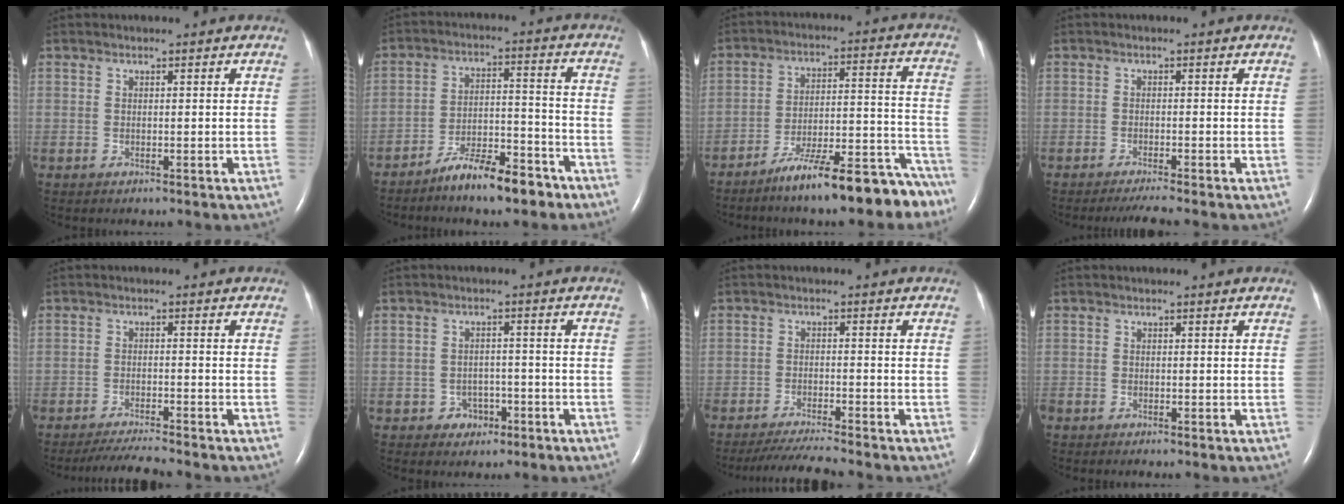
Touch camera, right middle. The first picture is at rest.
{"total": 9.4, "force": [-7.3, 2.4, 5.4], "torque": [-0.088, 0.009, -0.122]}
{"total": 15.7, "force": [-12.5, 3.1, 9.0], "torque": [-0.109, 0.046, -0.197]}
{"total": 3.0, "force": [-2.6, -0.7, 1.5], "torque": [-0.029, -0.009, -0.045]}
{"total": 4.9, "force": [-4.6, -0.7, 1.5], "torque": [-0.028, -0.020, -0.080]}
{"total": 3.1, "force": [-1.7, 2.5, 0.7], "torque": [-0.002, 0.012, -0.019]}
{"total": 6.5, "force": [-6.0, -0.8, 2.3], "torque": [-0.036, -0.022, -0.104]}
{"total": 1.3, "force": [-1.2, 0.3, 0.5], "torque": [-0.011, -0.003, -0.019]}